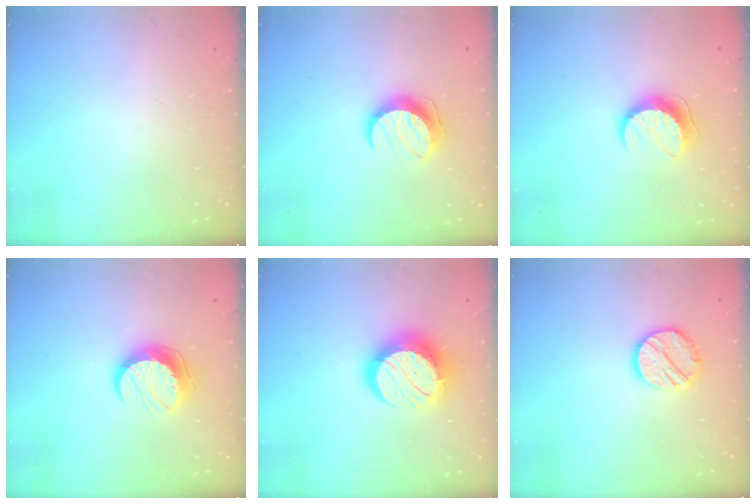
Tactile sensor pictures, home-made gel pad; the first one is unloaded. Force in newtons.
{"total": 10.0, "press": 10.0, "slide": 0.4}
{"total": 9.8, "press": 9.8, "slide": 0.5}
{"total": 10.9, "press": 10.9, "slide": 0.2}
{"total": 15.0, "press": 14.9, "slide": 1.2}
{"total": 11.6, "press": 11.6, "slide": 0.5}